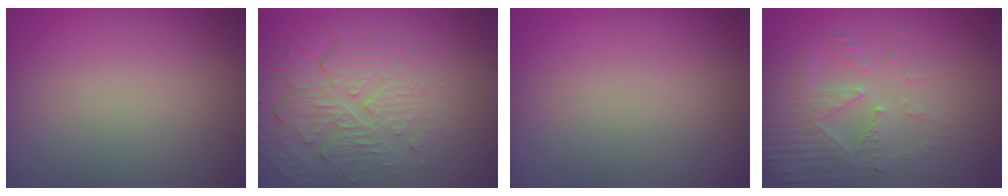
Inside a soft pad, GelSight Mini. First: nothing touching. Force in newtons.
{"total": 5.0, "press": 3.6, "slide": 3.5}
{"total": 0.0}
{"total": 5.3, "press": 3.6, "slide": 4.0}